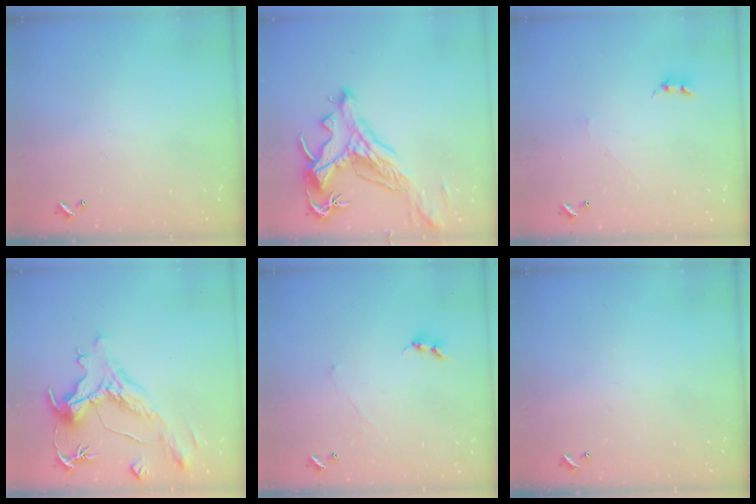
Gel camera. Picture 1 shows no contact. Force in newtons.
{"total": 2.2, "press": 1.7, "slide": 1.3}
{"total": 0.9, "press": 0.8, "slide": 0.4}
{"total": 1.9, "press": 0.9, "slide": 1.7}
{"total": 1.0, "press": 0.8, "slide": 0.6}
{"total": 0.0}